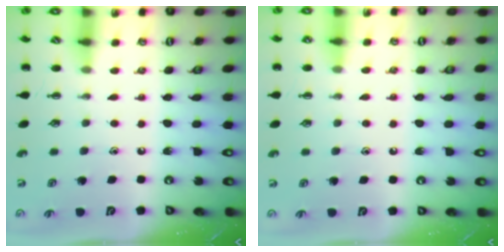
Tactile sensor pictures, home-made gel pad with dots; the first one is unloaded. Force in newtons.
{"total": 7.0, "press": 6.6, "slide": 2.4}